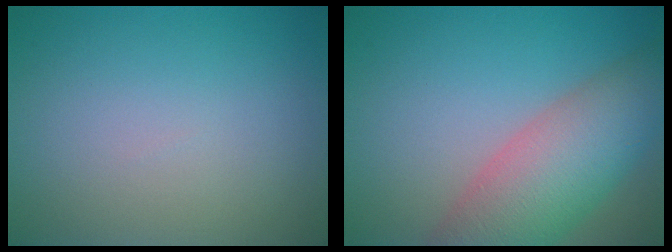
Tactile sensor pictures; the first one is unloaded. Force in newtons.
{"total": 8.3, "press": 8.3, "slide": 0.4}